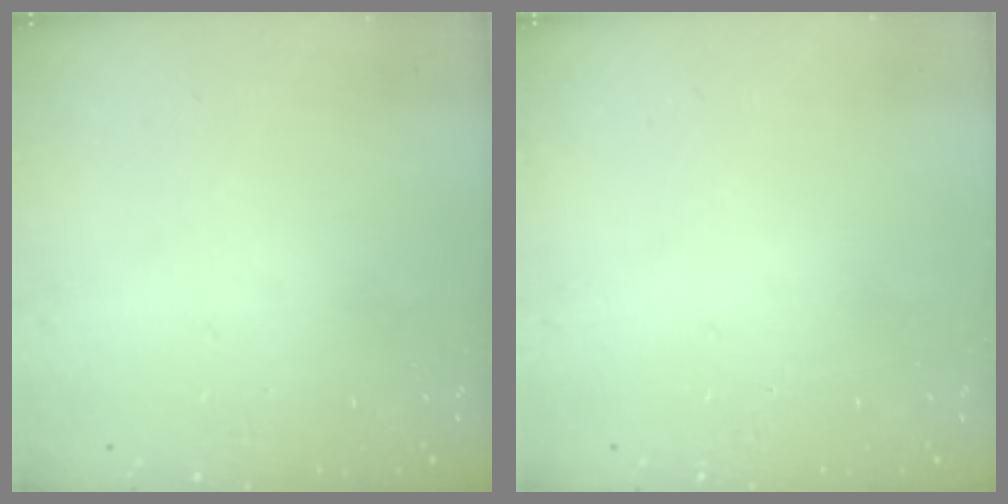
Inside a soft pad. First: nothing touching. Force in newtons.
{"total": 0.0}